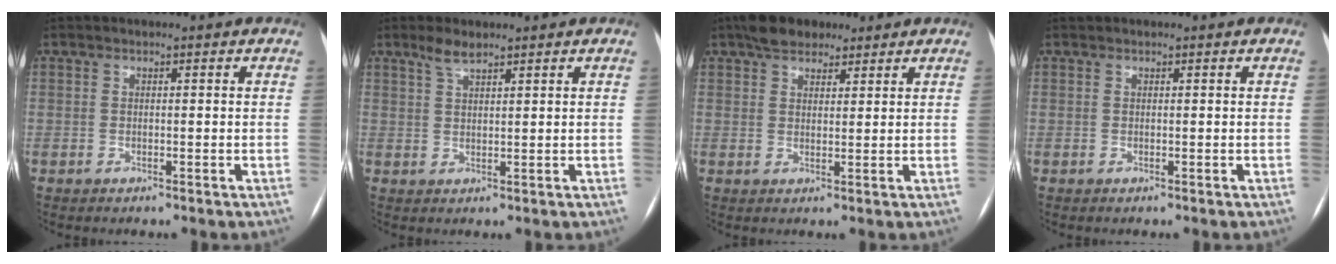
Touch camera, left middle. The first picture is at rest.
{"total": 2.6, "force": [2.1, 0.5, 1.4], "torque": [-0.034, 0.007, 0.043]}
{"total": 5.4, "force": [4.0, 2.9, 2.2], "torque": [-0.041, 0.020, 0.070]}
{"total": 0.0}